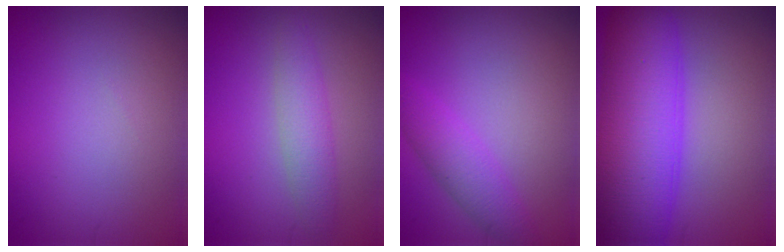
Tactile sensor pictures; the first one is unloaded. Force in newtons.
{"total": 2.8, "press": 2.8, "slide": 0.1}
{"total": 3.0, "press": 3.0, "slide": 0.1}
{"total": 10.9, "press": 10.9, "slide": 0.2}